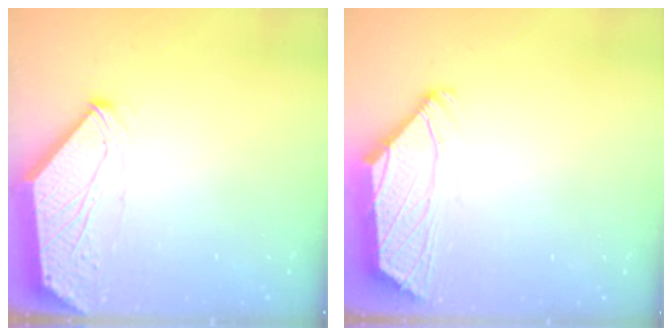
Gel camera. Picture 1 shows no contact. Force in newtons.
{"total": 2.0, "press": 1.9, "slide": 0.7}